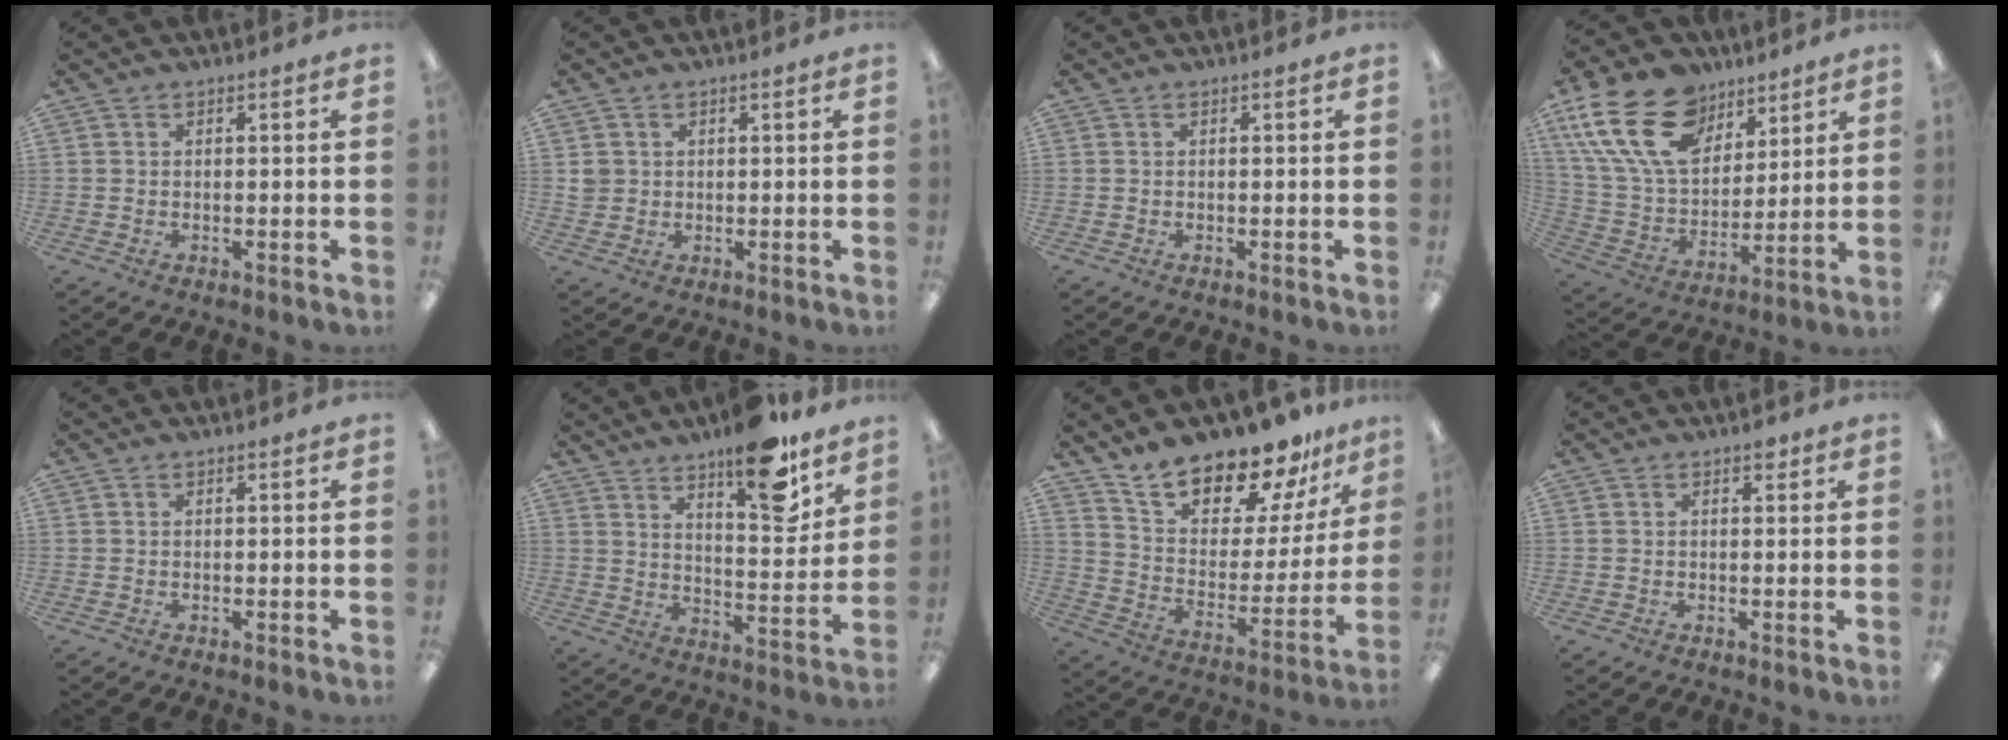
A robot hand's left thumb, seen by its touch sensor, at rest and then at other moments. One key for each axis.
{"total": 2.4, "fx": 0.6, "fy": 2.3, "fz": 0.2, "tx": -0.001, "ty": -0.001, "tz": 0.008}
{"total": 0.0}
{"total": 22.0, "fx": 11.6, "fy": 14.1, "fz": 12.2, "tx": -0.257, "ty": -0.044, "tz": 0.216}
{"total": 0.0}
{"total": 16.4, "fx": 12.0, "fy": 5.4, "fz": 9.7, "tx": -0.126, "ty": -0.083, "tz": 0.196}
{"total": 17.7, "fx": 16.1, "fy": 5.2, "fz": 5.2, "tx": -0.106, "ty": -0.135, "tz": 0.287}
{"total": 1.4, "fx": 0.9, "fy": 0.8, "fz": 0.8, "tx": 0.000, "ty": -0.004, "tz": 0.012}